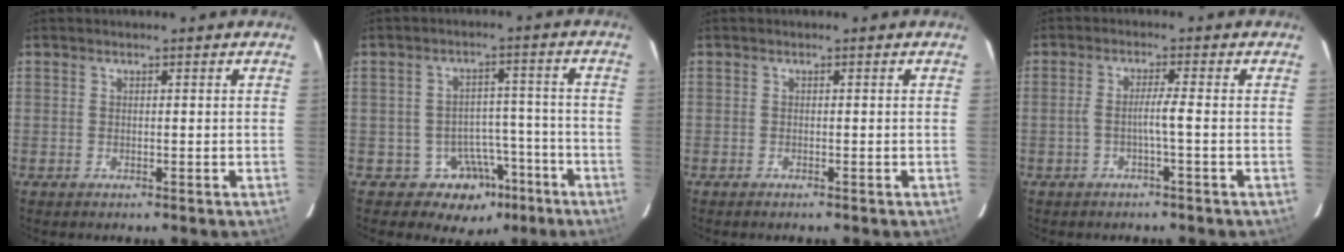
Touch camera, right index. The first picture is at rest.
{"total": 7.6, "force": [-4.2, 6.2, 1.2], "torque": [0.003, 0.031, -0.048]}
{"total": 0.8, "force": [-0.7, 0.0, 0.3], "torque": [-0.007, -0.002, -0.008]}
{"total": 2.7, "force": [-0.8, -0.5, 2.6], "torque": [-0.044, 0.004, -0.015]}